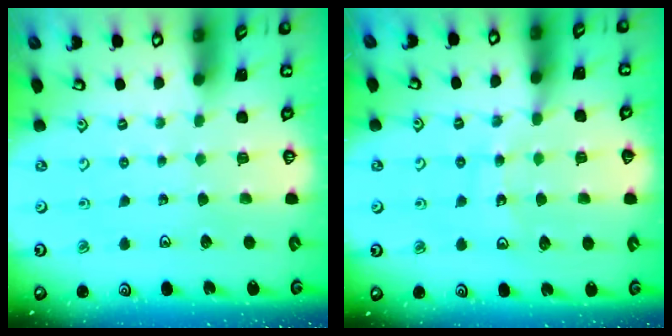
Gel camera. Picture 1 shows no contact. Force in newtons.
{"total": 13.0, "press": 12.6, "slide": 3.3}